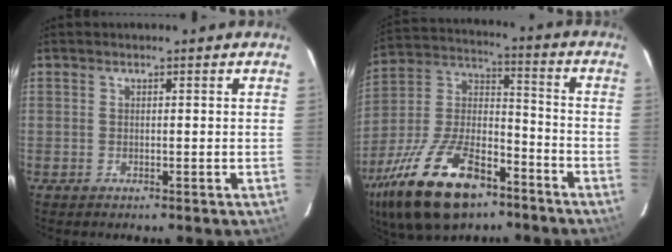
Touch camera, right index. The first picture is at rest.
{"total": 24.1, "force": [-14.5, 11.2, 15.6], "torque": [-0.318, -0.005, -0.248]}